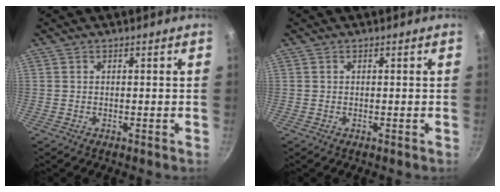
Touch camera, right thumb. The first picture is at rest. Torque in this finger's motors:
{"motor_torque": [-0.13, 0.21, 0.39, -0.23, -0.06]}